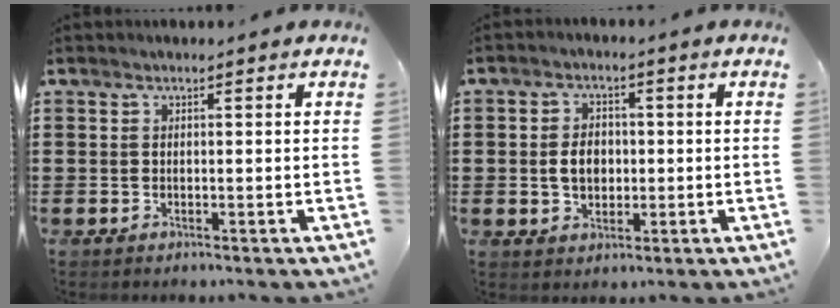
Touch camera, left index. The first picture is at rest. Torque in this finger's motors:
{"motor_torque": [1.22, 0.25, 0.56, 0.11]}